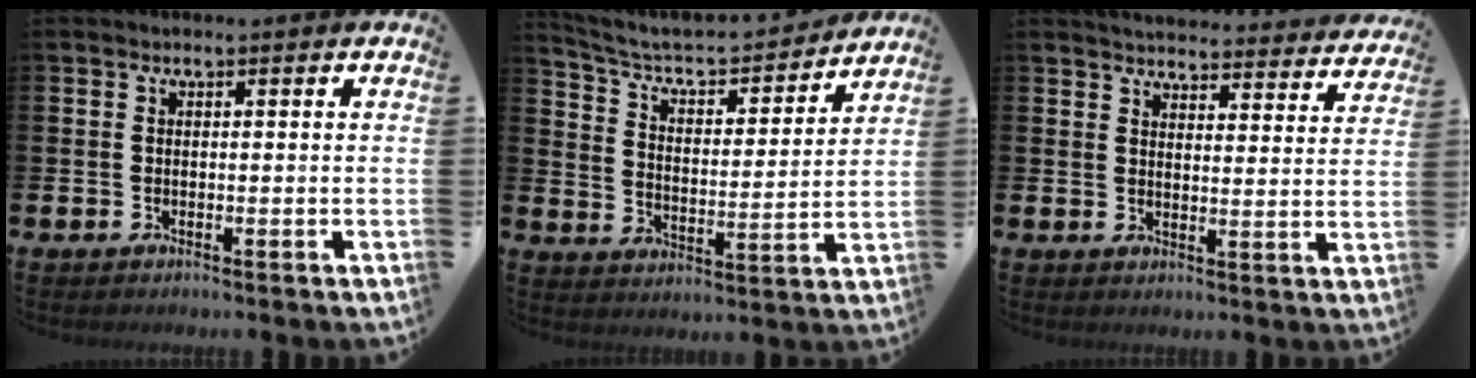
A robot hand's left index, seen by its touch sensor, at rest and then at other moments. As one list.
[{"total": 6.2, "force": [5.6, 1.8, 1.9], "torque": [-0.070, -0.046, 0.089]}, {"total": 4.4, "force": [4.4, 0.5, 0.4], "torque": [-0.009, -0.041, 0.074]}]